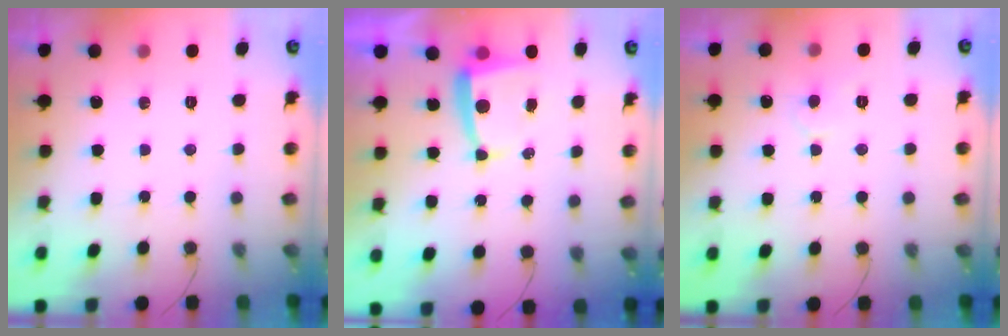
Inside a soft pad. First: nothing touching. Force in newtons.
{"total": 5.3, "press": 5.3, "slide": 0.6}
{"total": 5.1, "press": 5.1, "slide": 0.3}